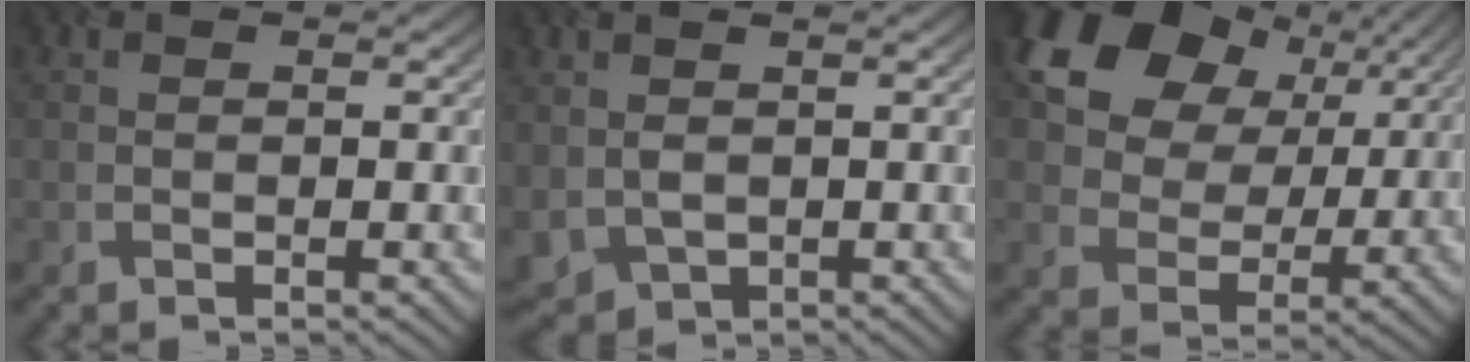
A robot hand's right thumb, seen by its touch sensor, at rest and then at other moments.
{"total": 3.3, "force": [0.5, 2.4, 2.3], "torque": [-0.072, -0.011, 0.014]}
{"total": 14.8, "force": [6.7, 10.4, 8.1], "torque": [-0.173, 0.025, 0.114]}